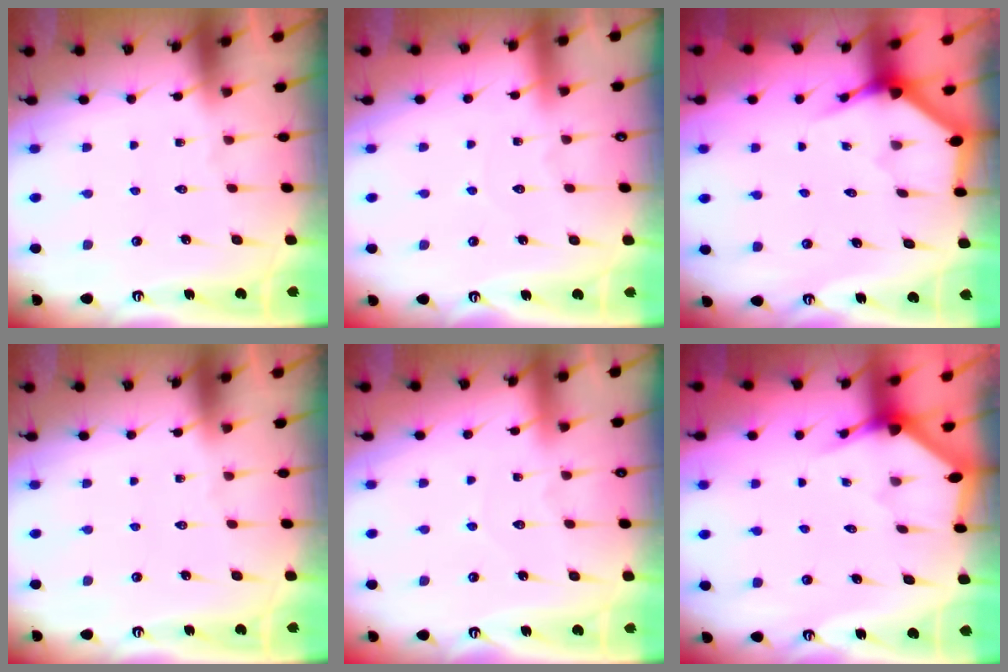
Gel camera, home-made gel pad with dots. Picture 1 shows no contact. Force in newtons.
{"total": 2.1, "press": 2.1, "slide": 0.2}
{"total": 3.5, "press": 3.5, "slide": 0.2}
{"total": 0.0}
{"total": 3.7, "press": 3.7, "slide": 0.4}
{"total": 2.6, "press": 2.6, "slide": 0.1}